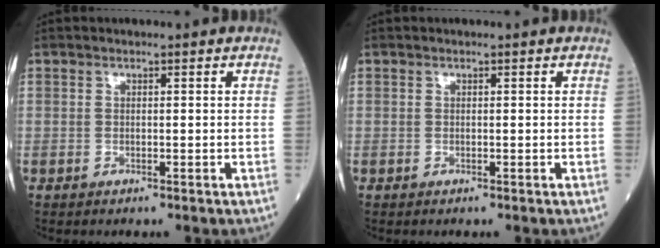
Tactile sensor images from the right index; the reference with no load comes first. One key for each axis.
{"total": 0.0}